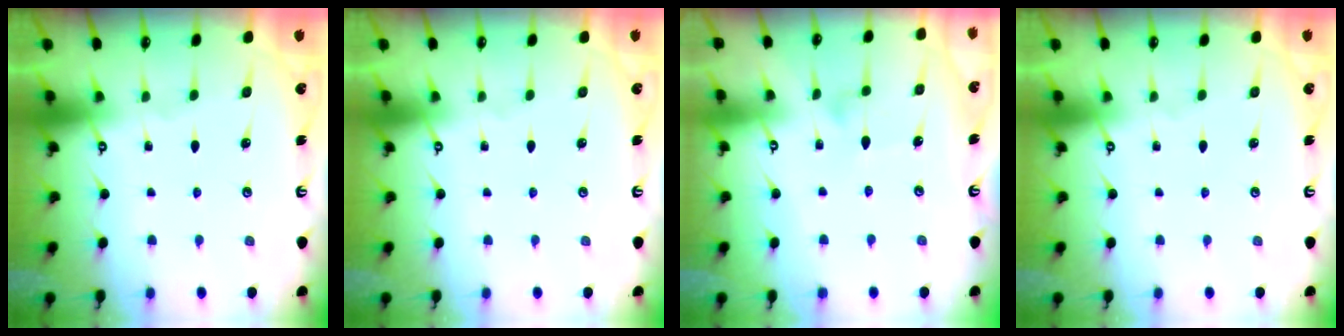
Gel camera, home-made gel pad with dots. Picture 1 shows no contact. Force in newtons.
{"total": 0.0}
{"total": 6.2, "press": 6.2, "slide": 0.3}
{"total": 0.0}